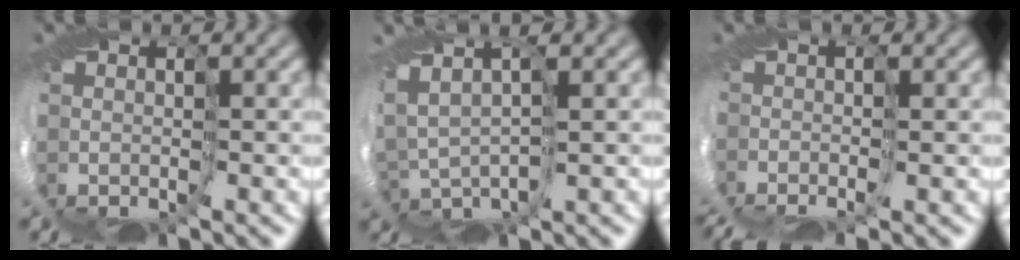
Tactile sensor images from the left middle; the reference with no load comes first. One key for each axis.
{"total": 3.8, "fx": 1.8, "fy": 1.2, "fz": 3.1, "tx": -0.085, "ty": 0.009, "tz": 0.026}
{"total": 4.3, "fx": -2.1, "fy": 1.1, "fz": 3.6, "tx": -0.068, "ty": -0.007, "tz": -0.037}